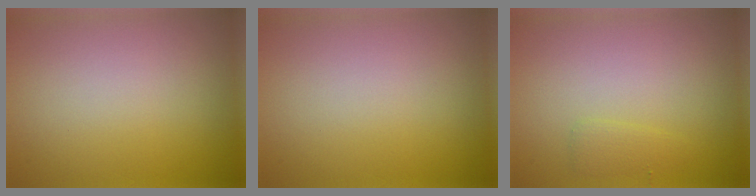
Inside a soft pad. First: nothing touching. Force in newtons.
{"total": 0.0}
{"total": 1.0, "press": 1.0, "slide": 0.1}